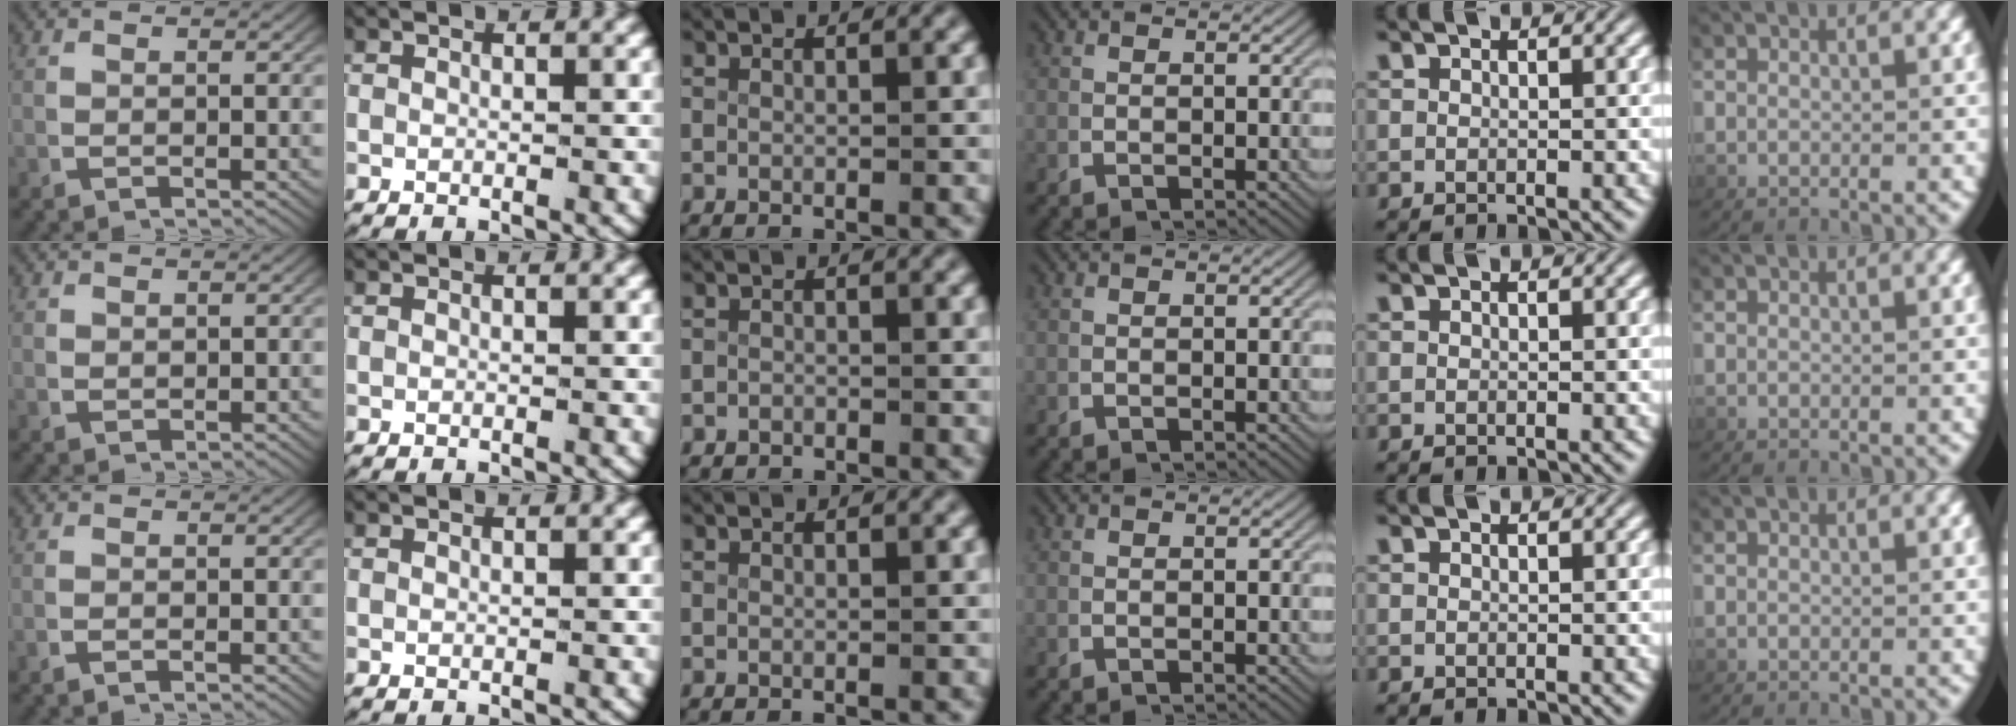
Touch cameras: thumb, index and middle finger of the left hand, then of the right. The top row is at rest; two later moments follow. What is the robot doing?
{"motion": "lift_and_place", "object": "coat"}